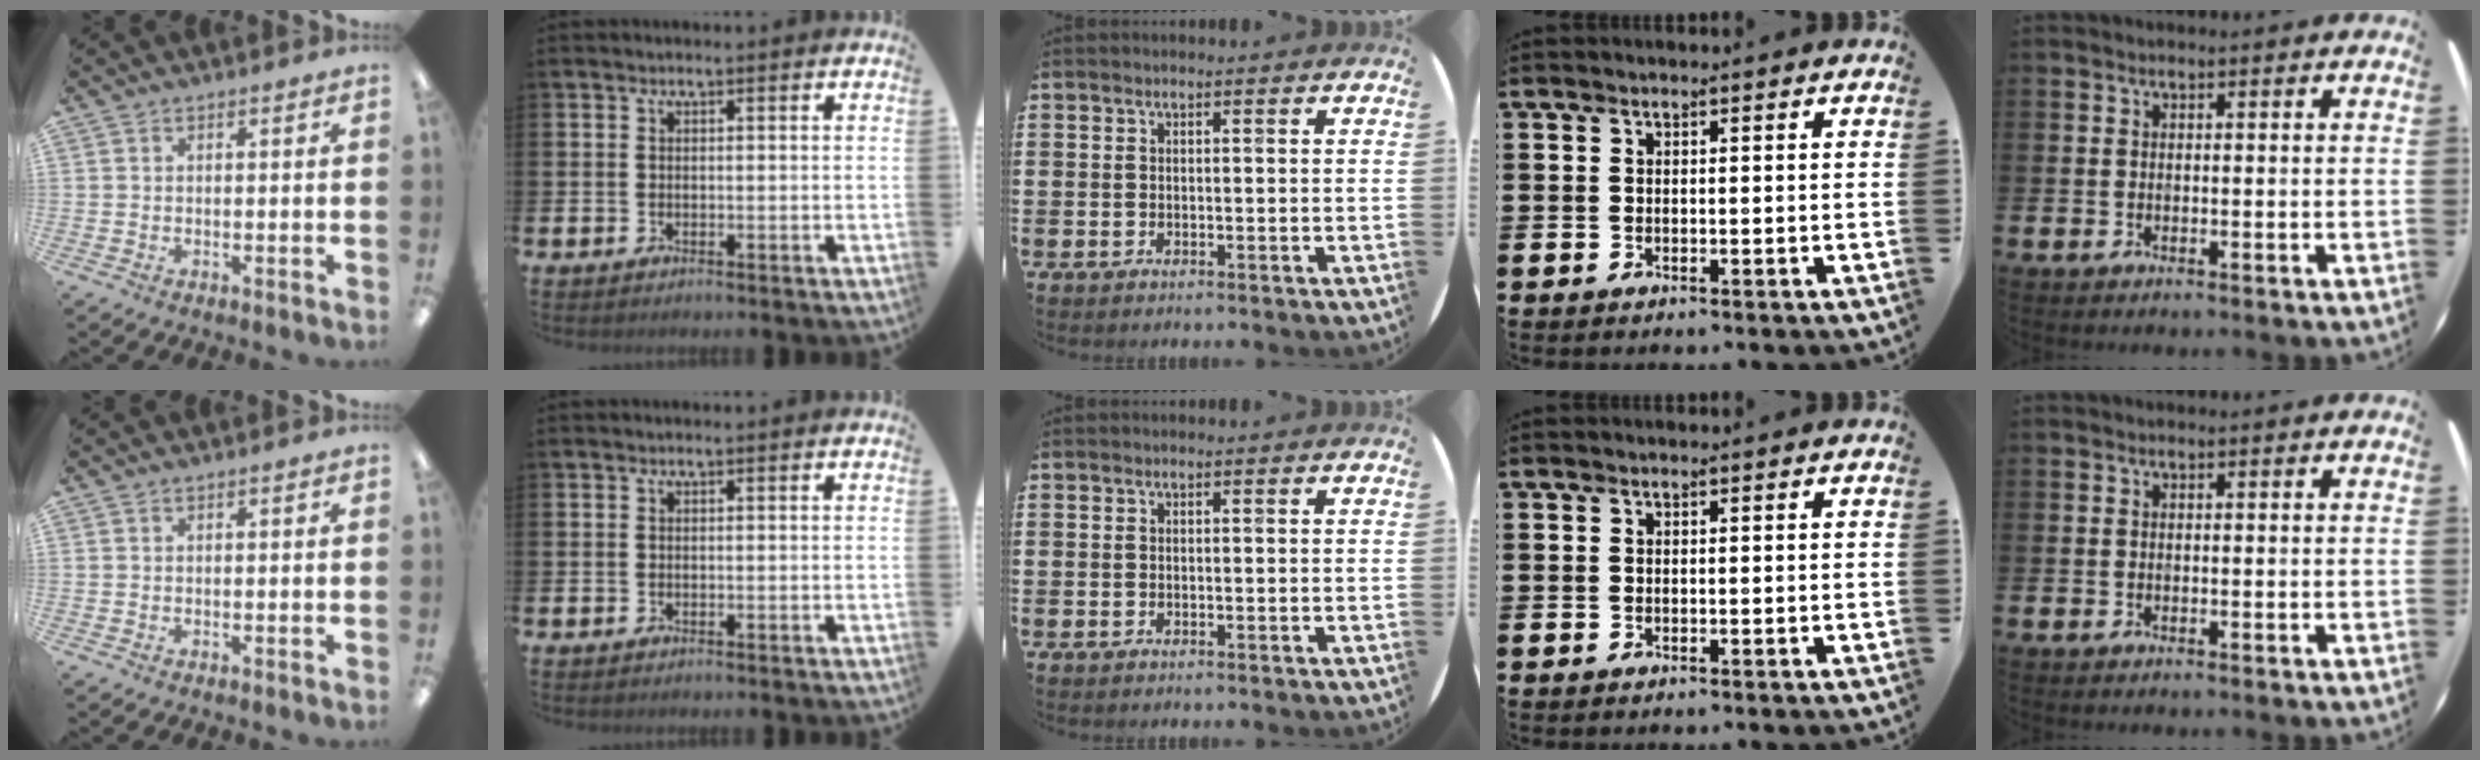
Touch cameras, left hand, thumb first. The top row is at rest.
{}